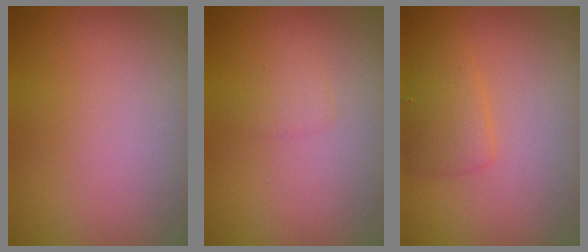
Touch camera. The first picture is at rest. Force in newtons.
{"total": 0.9, "press": 0.9, "slide": 0.1}
{"total": 2.1, "press": 2.1, "slide": 0.1}